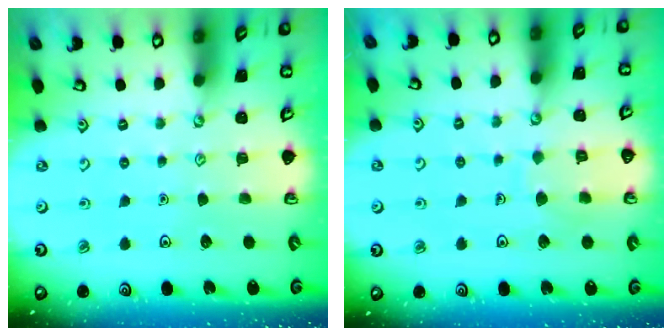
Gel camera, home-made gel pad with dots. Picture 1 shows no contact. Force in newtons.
{"total": 6.2, "press": 6.2, "slide": 0.6}